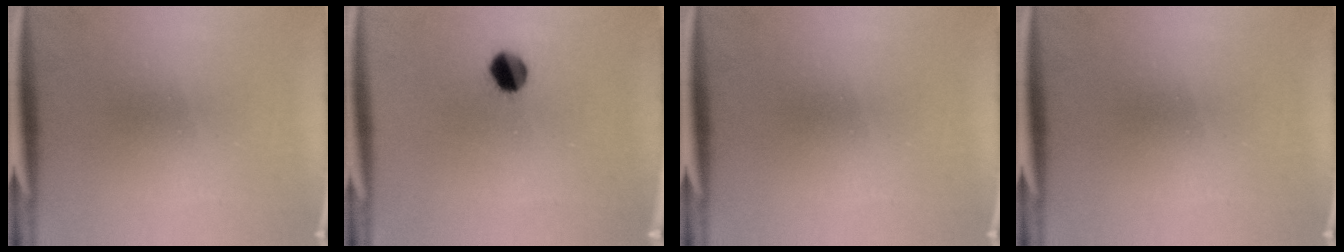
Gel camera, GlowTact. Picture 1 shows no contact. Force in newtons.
{"total": 5.5}
{"total": 0.0}
{"total": 0.0}